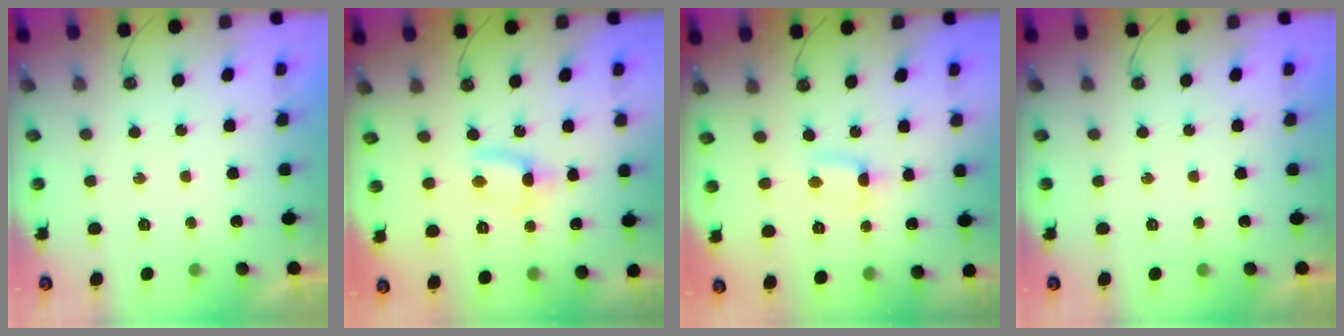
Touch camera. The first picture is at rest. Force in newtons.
{"total": 2.8, "press": 2.8, "slide": 0.2}
{"total": 0.5, "press": 0.2, "slide": 0.5}
{"total": 0.0}